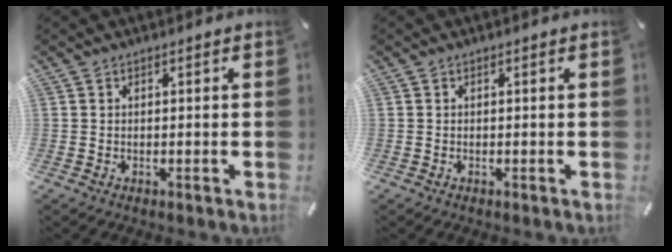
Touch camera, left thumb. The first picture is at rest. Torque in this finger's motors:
{"motor_torque": [-0.32, -0.18, 0.19, 0.00, -0.02]}